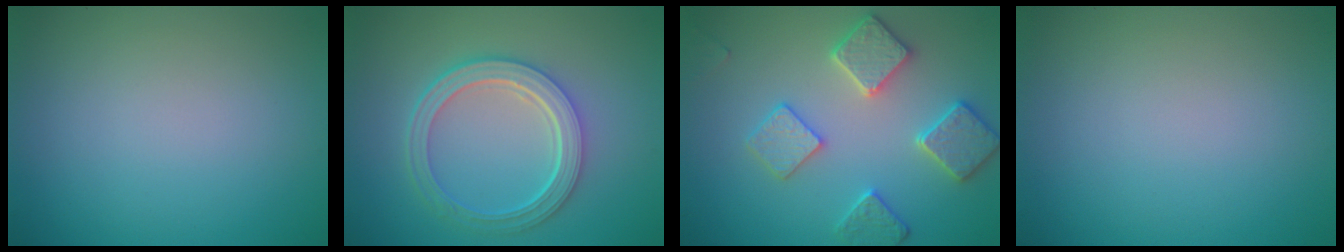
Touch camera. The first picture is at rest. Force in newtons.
{"total": 5.3, "press": 3.8, "slide": 3.6}
{"total": 4.2, "press": 4.1, "slide": 0.9}
{"total": 0.0}